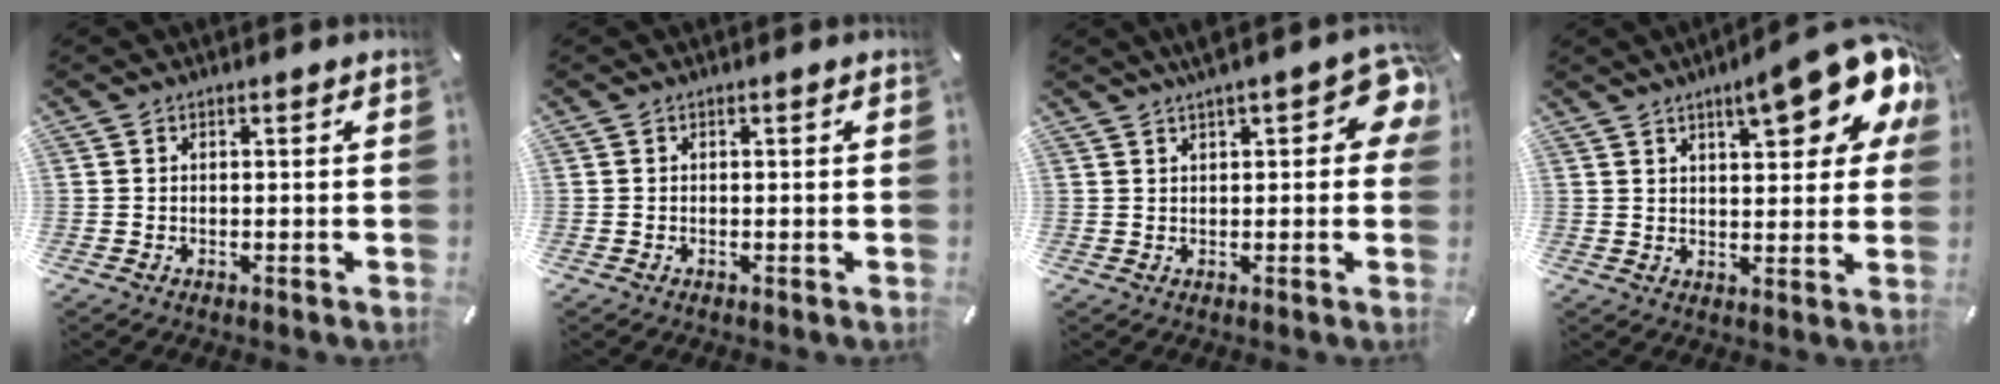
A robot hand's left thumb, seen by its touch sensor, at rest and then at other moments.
{"total": 0.0}
{"total": 9.3, "force": [3.7, 3.5, 7.8], "torque": [-0.105, -0.006, 0.061]}
{"total": 15.3, "force": [9.3, 4.9, 11.1], "torque": [-0.149, -0.051, 0.149]}